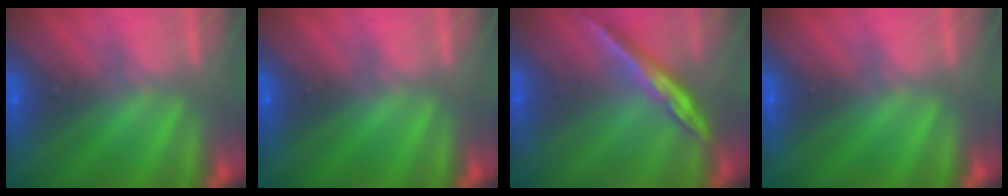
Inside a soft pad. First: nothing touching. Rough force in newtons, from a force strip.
{"total": 0.0}
{"total": 1.7}
{"total": 0.0}